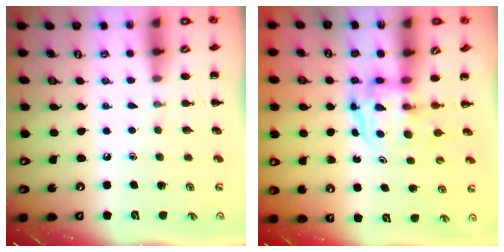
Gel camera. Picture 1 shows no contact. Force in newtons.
{"total": 3.6, "press": 3.6, "slide": 0.4}